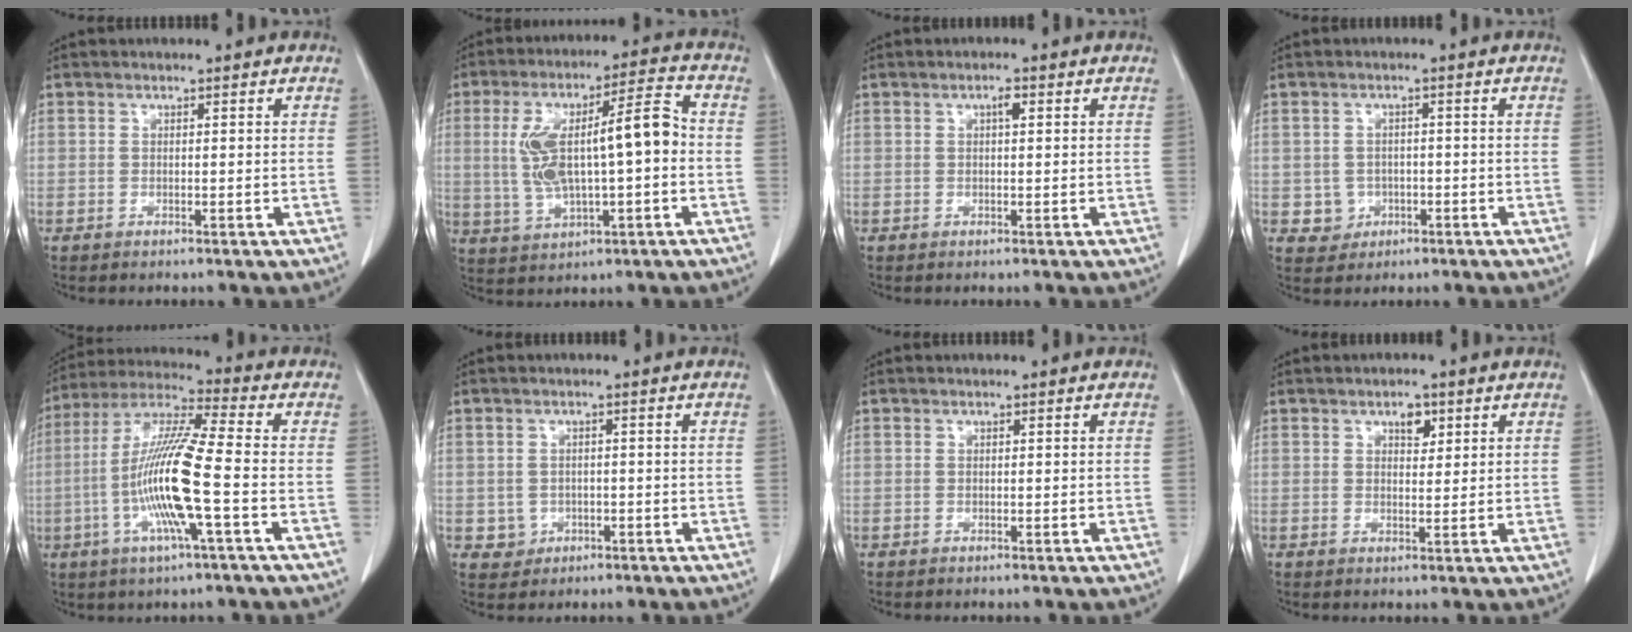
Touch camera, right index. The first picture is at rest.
{"total": 13.7, "force": [0.0, 3.5, 13.2], "torque": [-0.249, 0.033, 0.007]}
{"total": 1.3, "force": [0.5, 0.4, 1.2], "torque": [-0.020, 0.003, 0.006]}
{"total": 3.3, "force": [-0.6, 3.2, 0.2], "torque": [0.012, 0.011, 0.000]}
{"total": 14.5, "force": [-3.2, 0.2, 14.2], "torque": [-0.288, -0.005, -0.071]}
{"total": 2.6, "force": [-0.5, 2.5, 0.3], "torque": [0.009, 0.008, 0.002]}
{"total": 0.0}
{"total": 2.7, "force": [1.5, 1.4, 1.7], "torque": [-0.024, 0.000, 0.024]}